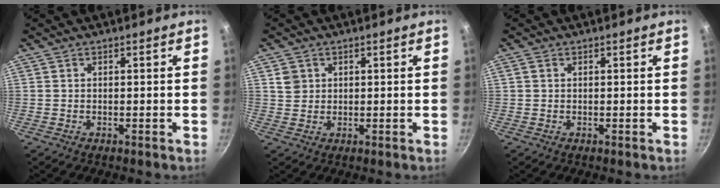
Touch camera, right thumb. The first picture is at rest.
{"total": 3.0, "force": [1.0, 2.7, 0.9], "torque": [-0.002, 0.005, 0.019]}
{"total": 0.8, "force": [0.2, 0.7, 0.4], "torque": [-0.006, 0.002, 0.002]}